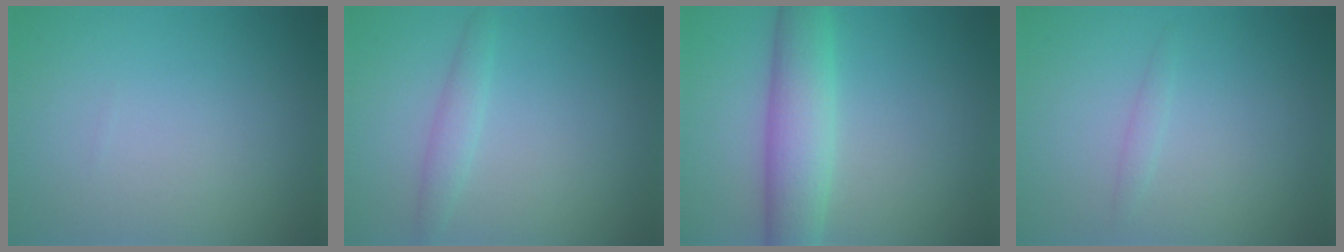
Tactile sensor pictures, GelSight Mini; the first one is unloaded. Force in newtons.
{"total": 1.6, "press": 1.6, "slide": 0.1}
{"total": 5.5, "press": 5.5, "slide": 0.1}
{"total": 0.8, "press": 0.8, "slide": 0.1}